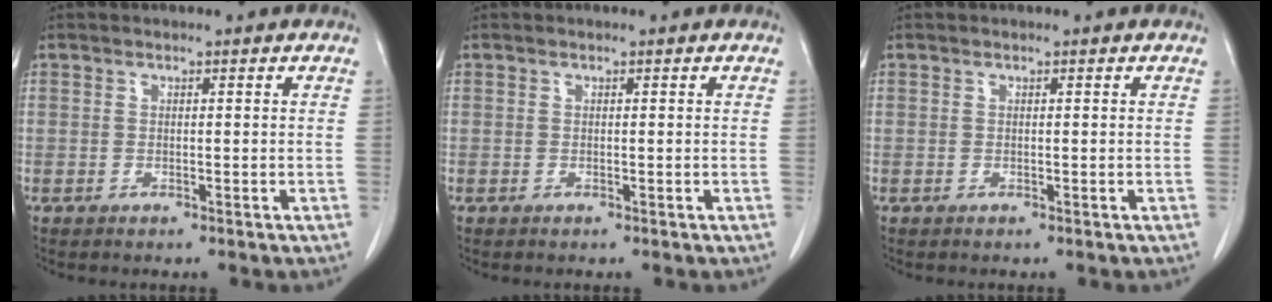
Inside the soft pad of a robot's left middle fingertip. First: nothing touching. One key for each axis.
{"total": 0.0}
{"total": 0.0}